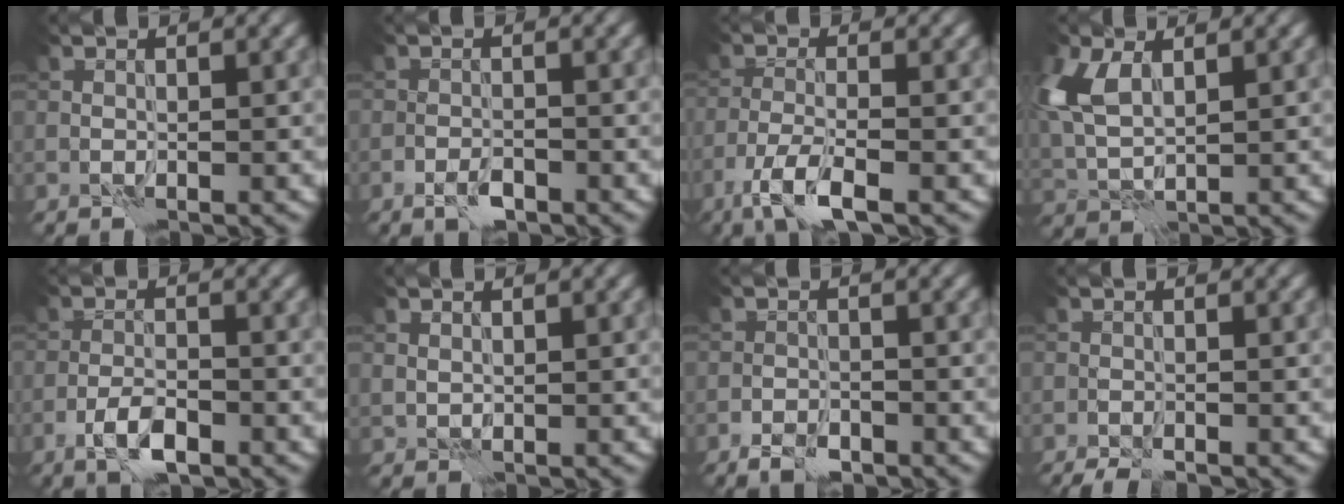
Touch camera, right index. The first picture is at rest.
{"total": 1.8, "force": [-1.2, 0.7, 1.1], "torque": [-0.020, -0.001, -0.024]}
{"total": 4.4, "force": [-2.8, 1.0, 3.3], "torque": [-0.063, -0.007, -0.058]}
{"total": 5.5, "force": [2.0, 2.9, 4.2], "torque": [-0.108, 0.007, 0.035]}
{"total": 3.2, "force": [-1.8, 1.1, 2.4], "torque": [-0.047, 0.001, -0.037]}
{"total": 0.7, "force": [0.6, 0.4, -0.1], "torque": [0.001, -0.002, 0.012]}
{"total": 2.1, "force": [-1.6, 1.0, 1.0], "torque": [-0.016, -0.001, -0.032]}
{"total": 1.9, "force": [-1.7, 0.3, 0.8], "torque": [-0.025, -0.005, -0.031]}